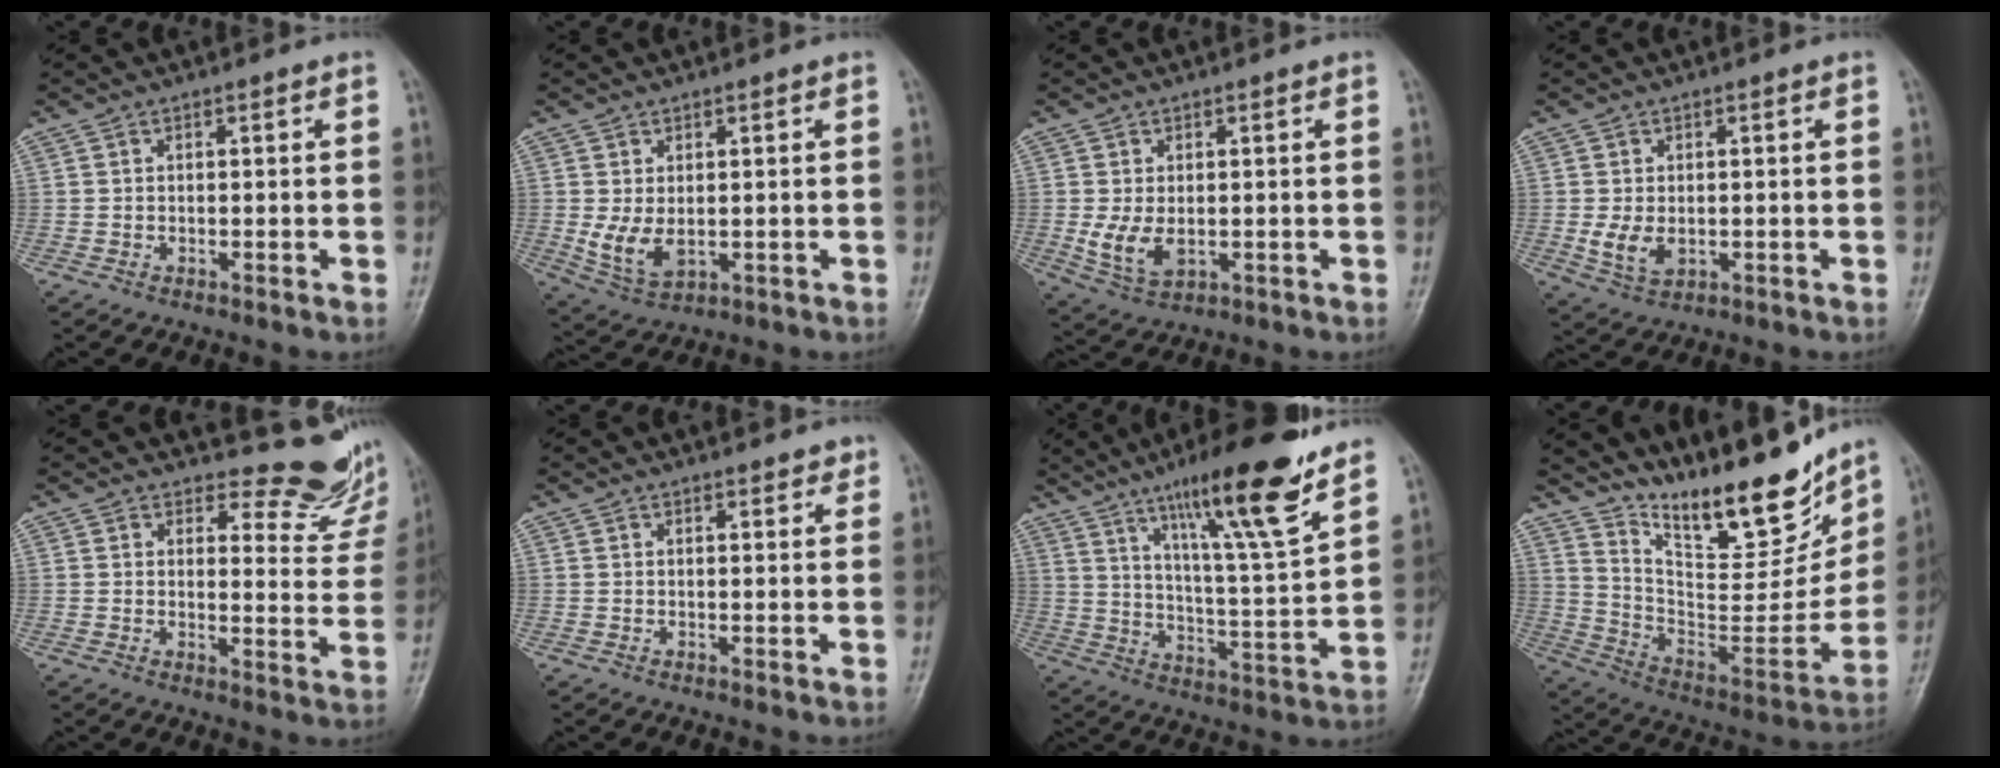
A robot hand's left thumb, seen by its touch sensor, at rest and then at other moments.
{"total": 6.3, "force": [0.5, 3.8, 5.1], "torque": [-0.091, -0.014, 0.023]}
{"total": 6.0, "force": [-0.1, 3.8, 4.7], "torque": [-0.089, -0.015, 0.010]}
{"total": 4.8, "force": [-0.3, 3.2, 3.6], "torque": [-0.065, -0.011, 0.003]}
{"total": 10.5, "force": [9.9, 3.4, 0.9], "torque": [0.026, -0.102, 0.097]}
{"total": 2.0, "force": [1.6, 0.8, 0.7], "torque": [0.002, -0.008, 0.017]}
{"total": 19.4, "force": [12.8, 2.3, 14.4], "torque": [-0.209, -0.067, 0.208]}
{"total": 23.3, "force": [17.8, 7.3, 13.2], "torque": [-0.159, -0.099, 0.299]}